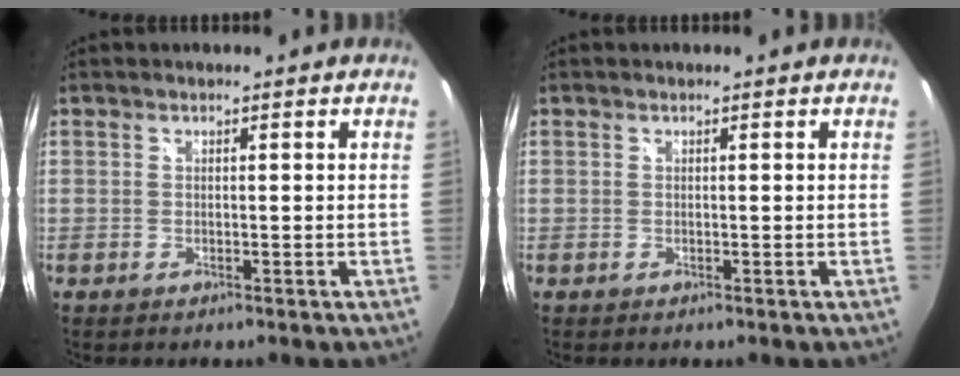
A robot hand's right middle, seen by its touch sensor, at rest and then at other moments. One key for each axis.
{"total": 0.0}